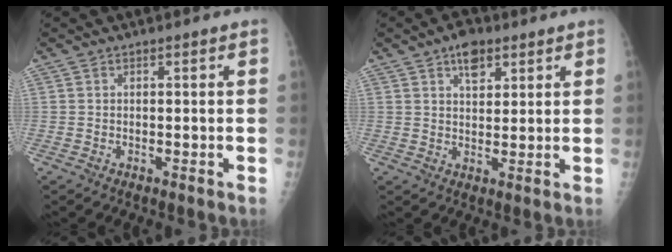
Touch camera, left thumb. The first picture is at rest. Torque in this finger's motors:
{"motor_torque": [0.82, 0.74, 0.69, -0.29, 0.12]}